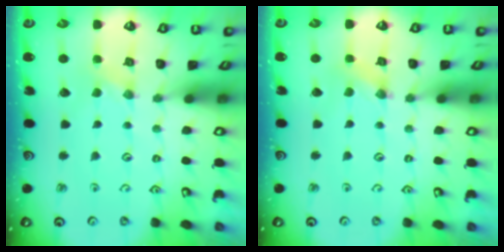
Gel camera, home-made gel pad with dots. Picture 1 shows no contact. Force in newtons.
{"total": 0.0}